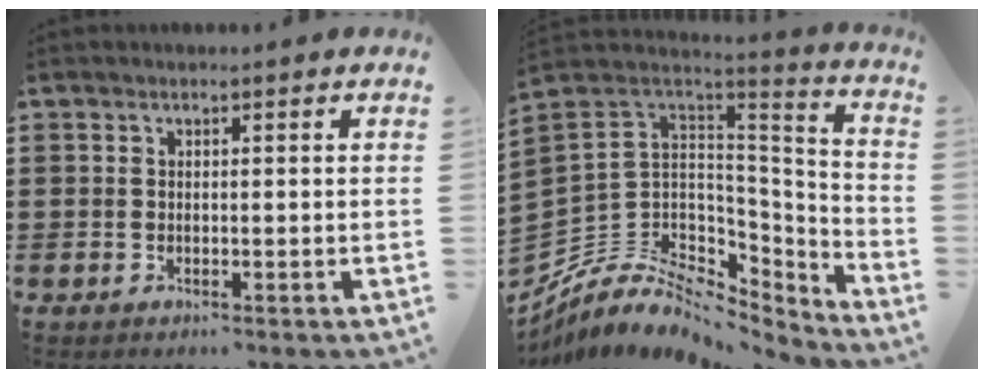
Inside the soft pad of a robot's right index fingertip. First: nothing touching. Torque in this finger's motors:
{"motor_torque": [-0.40, 0.25, -0.54, -0.21]}